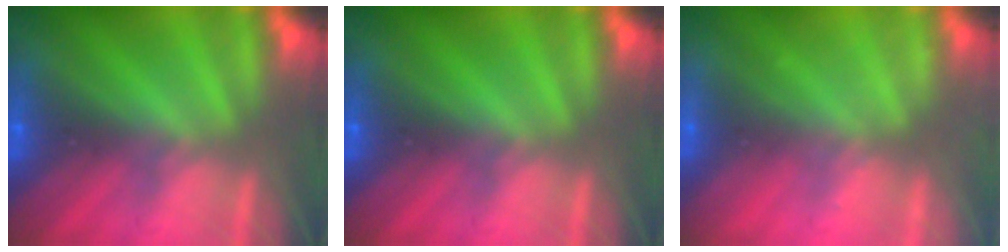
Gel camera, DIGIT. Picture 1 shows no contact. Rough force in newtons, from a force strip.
{"total": 0.0}
{"total": 2.2}